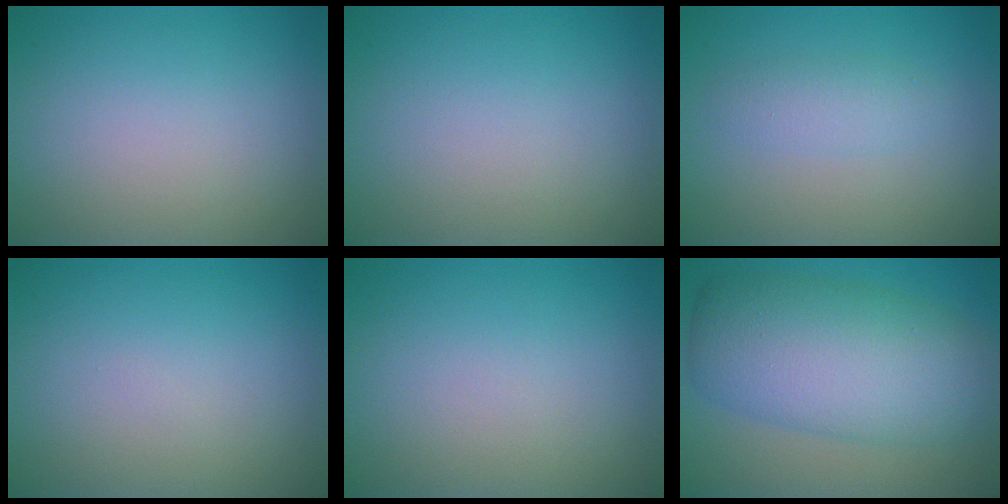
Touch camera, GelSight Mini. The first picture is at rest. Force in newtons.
{"total": 0.0}
{"total": 1.9, "press": 1.9, "slide": 0.0}
{"total": 0.0}
{"total": 0.0}
{"total": 9.6, "press": 9.6, "slide": 0.2}